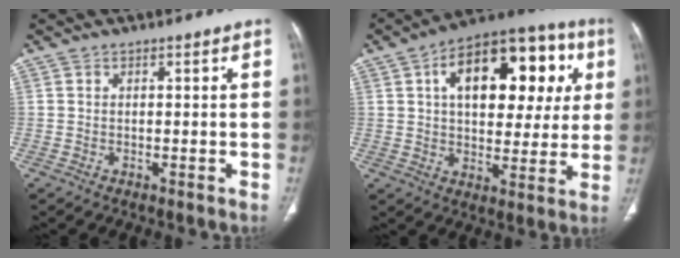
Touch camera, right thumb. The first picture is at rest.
{"total": 22.4, "force": [6.5, 12.3, 17.5], "torque": [-0.203, 0.021, 0.089]}